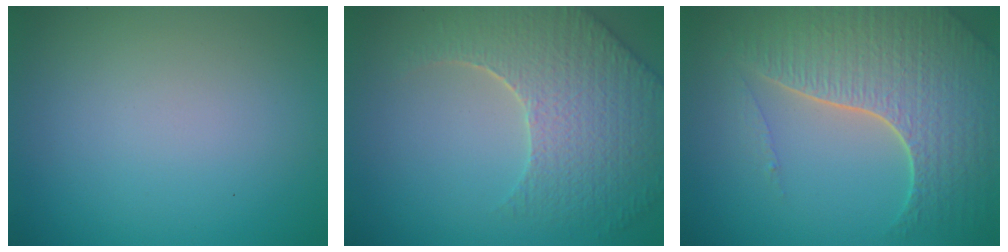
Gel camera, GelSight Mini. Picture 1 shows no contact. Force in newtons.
{"total": 6.6, "press": 5.4, "slide": 3.8}
{"total": 7.0, "press": 5.1, "slide": 4.8}